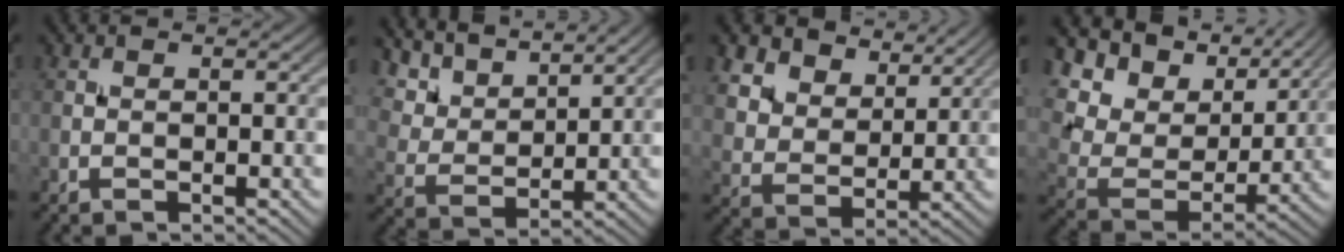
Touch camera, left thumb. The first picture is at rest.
{"total": 7.6, "force": [6.1, 2.8, 3.4], "torque": [-0.090, -0.016, 0.136]}
{"total": 9.9, "force": [6.9, 5.7, 4.1], "torque": [-0.120, -0.022, 0.148]}
{"total": 13.5, "force": [7.5, 8.1, 7.7], "torque": [-0.205, 0.013, 0.134]}